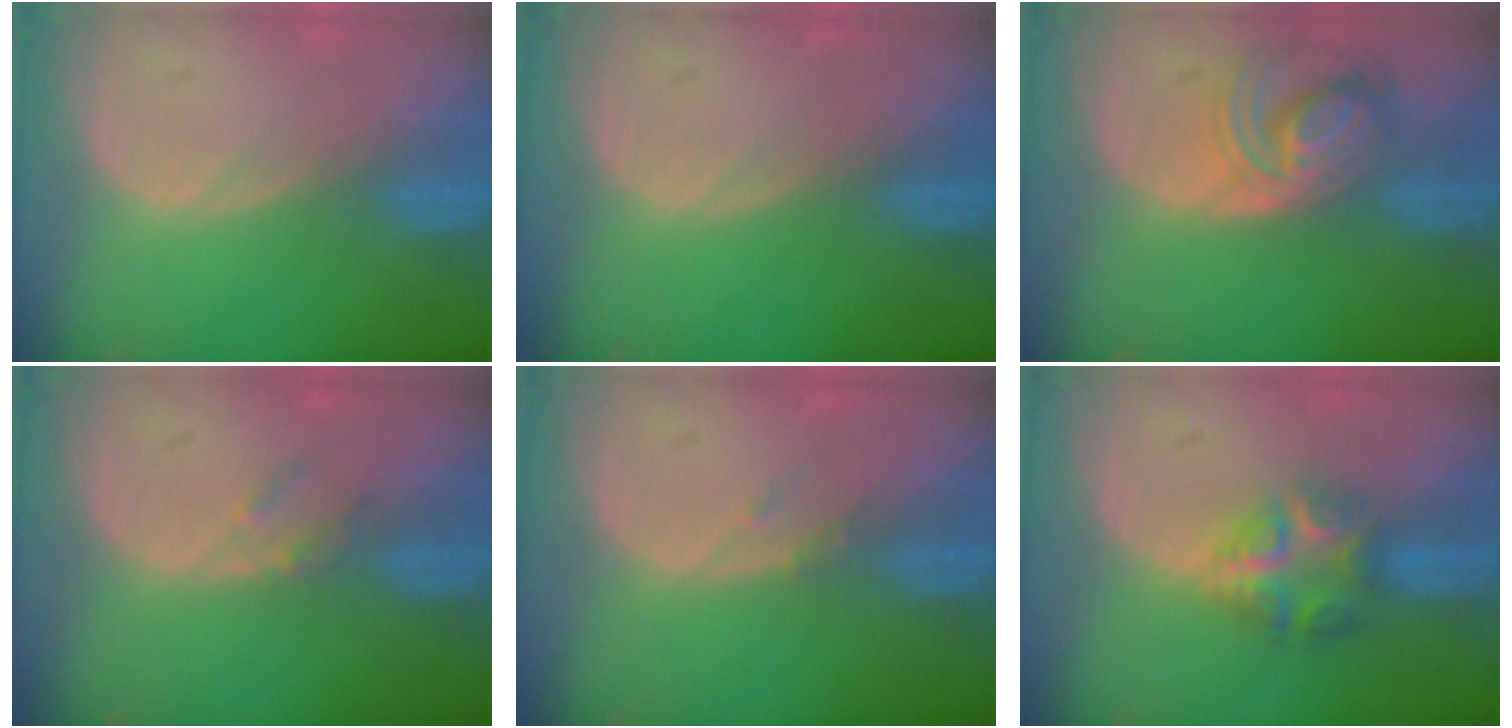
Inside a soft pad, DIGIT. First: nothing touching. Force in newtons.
{"total": 0.0}
{"total": 6.8, "press": 6.7, "slide": 1.2}
{"total": 1.8, "press": 1.6, "slide": 0.8}
{"total": 1.2, "press": 1.0, "slide": 0.6}
{"total": 5.7, "press": 5.7, "slide": 0.2}